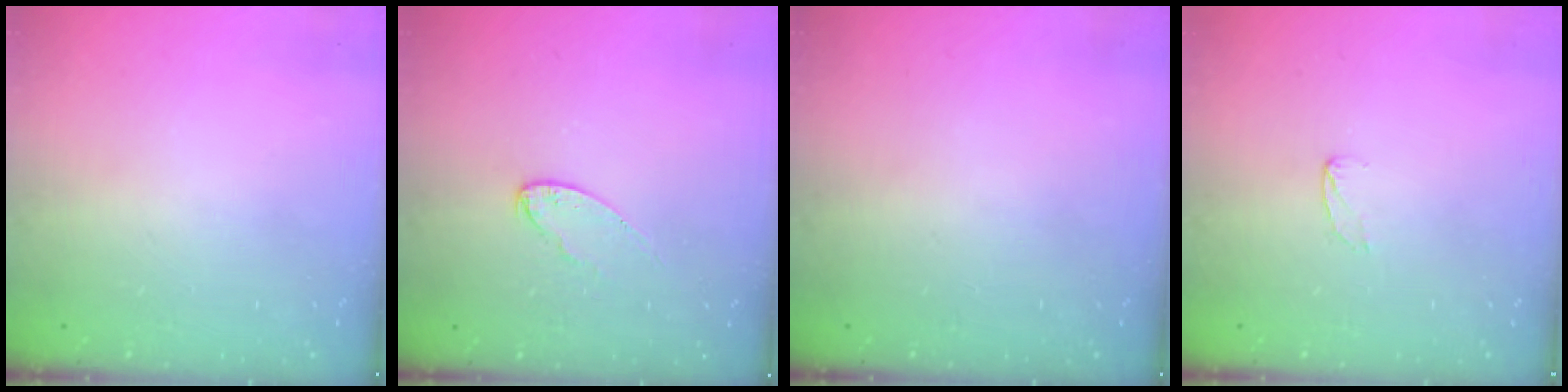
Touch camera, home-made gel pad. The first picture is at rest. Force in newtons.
{"total": 5.4, "press": 5.4, "slide": 0.6}
{"total": 0.0}
{"total": 4.0, "press": 4.0, "slide": 0.4}